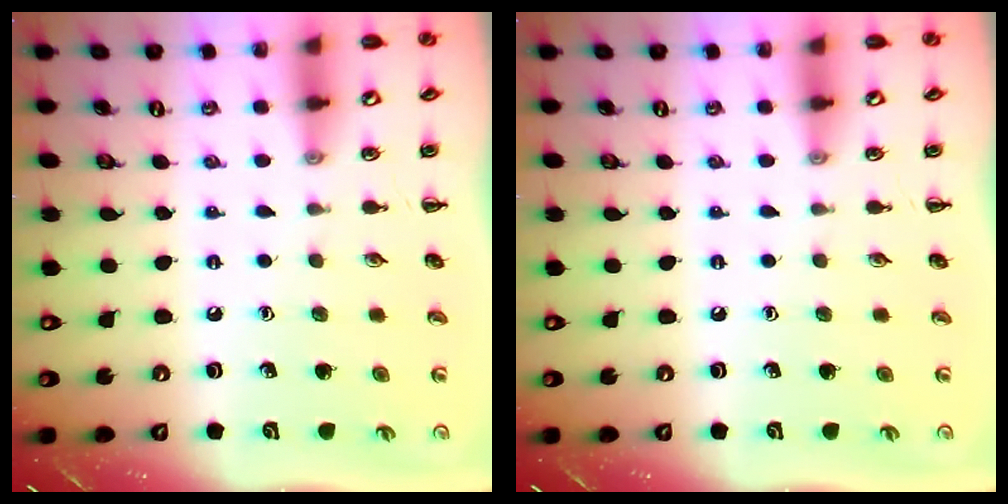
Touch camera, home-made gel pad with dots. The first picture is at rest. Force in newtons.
{"total": 0.0}